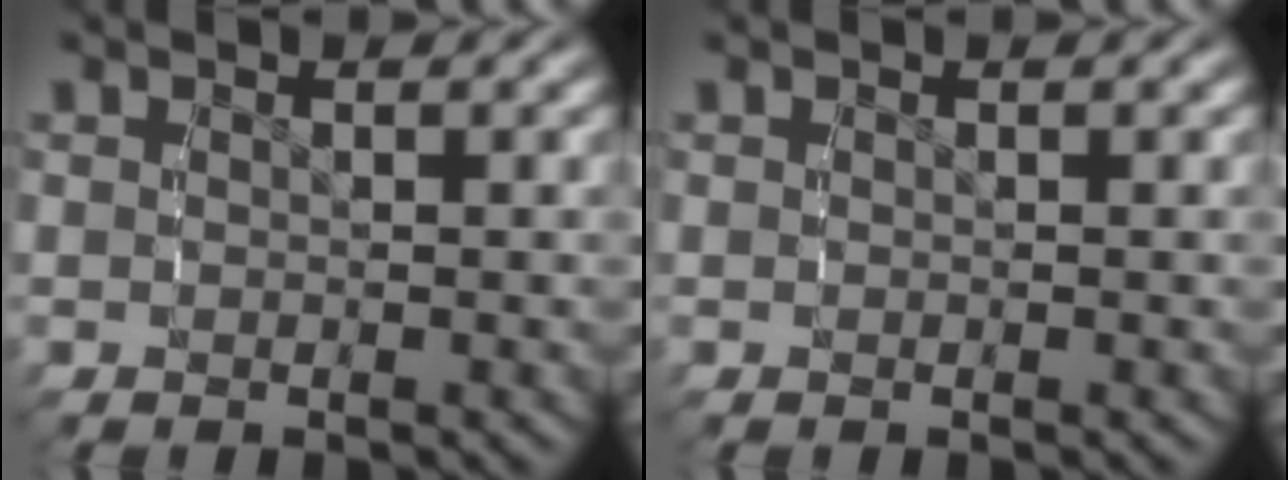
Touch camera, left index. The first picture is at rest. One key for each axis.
{"total": 0.0}